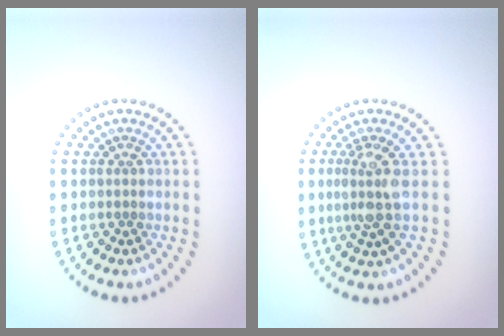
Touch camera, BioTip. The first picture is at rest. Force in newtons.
{"total": 3.2, "press": 2.4, "slide": 2.1}